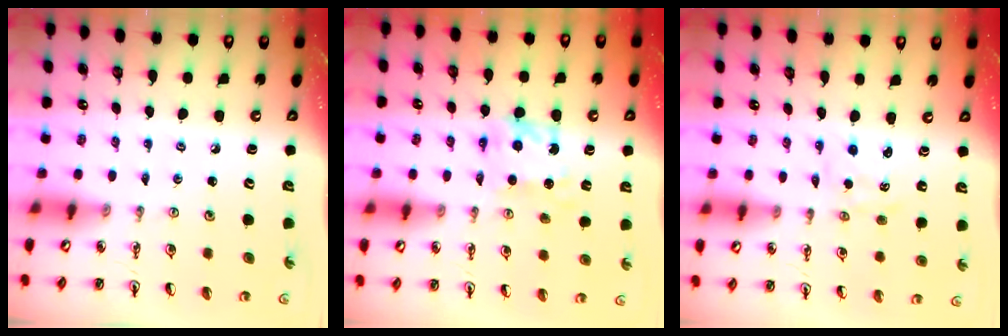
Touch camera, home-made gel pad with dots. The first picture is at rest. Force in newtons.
{"total": 8.7, "press": 8.7, "slide": 0.4}
{"total": 0.9, "press": 0.7, "slide": 0.6}